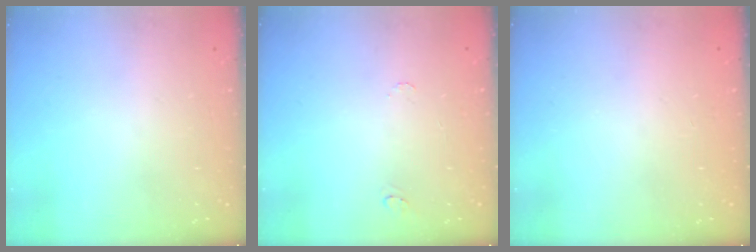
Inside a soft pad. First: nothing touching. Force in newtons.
{"total": 4.9, "press": 4.9, "slide": 0.5}
{"total": 0.0}